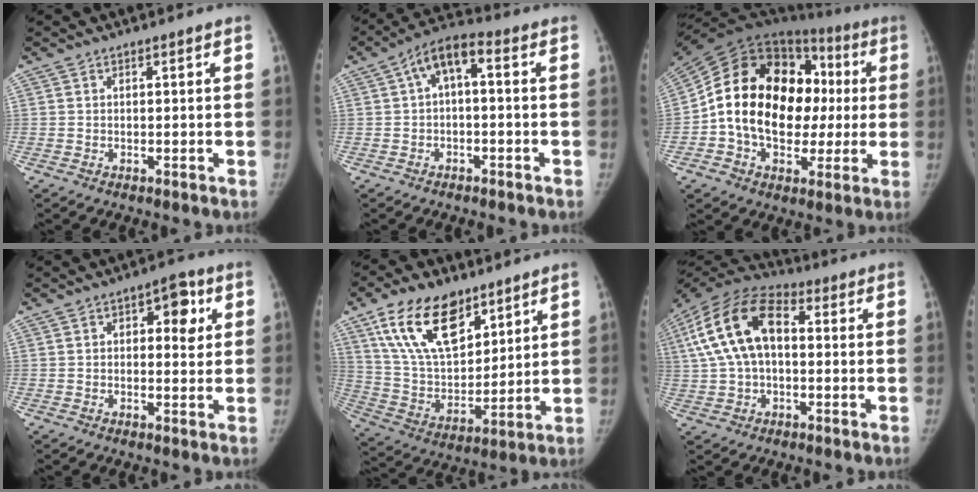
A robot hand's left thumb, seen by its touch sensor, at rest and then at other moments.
{"total": 6.6, "force": [0.3, 3.0, 5.9], "torque": [-0.100, 0.036, -0.006]}
{"total": 25.2, "force": [0.8, 17.0, 18.6], "torque": [-0.281, 0.043, 0.013]}
{"total": 6.7, "force": [1.9, 3.7, 5.3], "torque": [-0.040, 0.003, 0.021]}
{"total": 19.0, "force": [11.1, 10.0, 11.6], "torque": [-0.171, -0.046, 0.212]}
{"total": 16.8, "force": [2.5, 9.9, 13.3], "torque": [-0.261, 0.036, 0.037]}